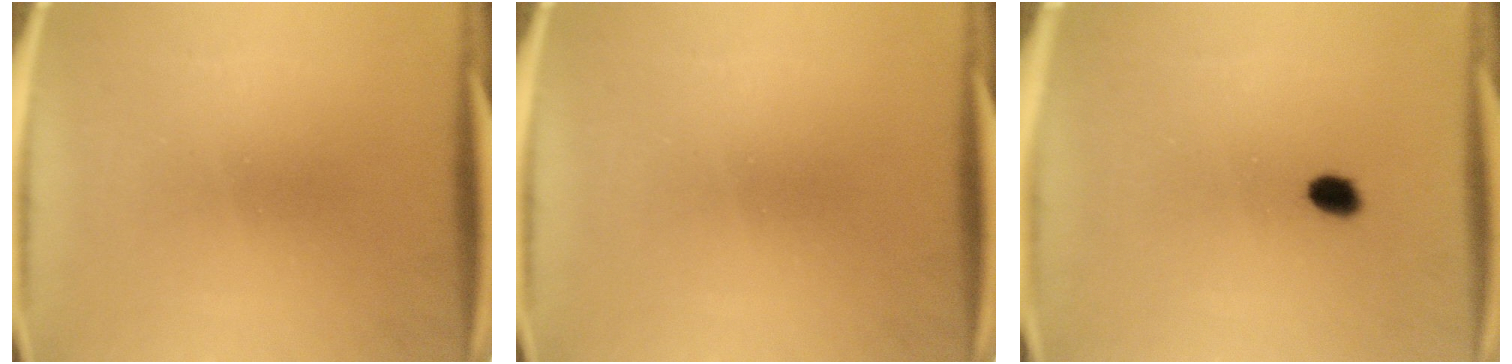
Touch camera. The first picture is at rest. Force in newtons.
{"total": 0.0}
{"total": 2.6}